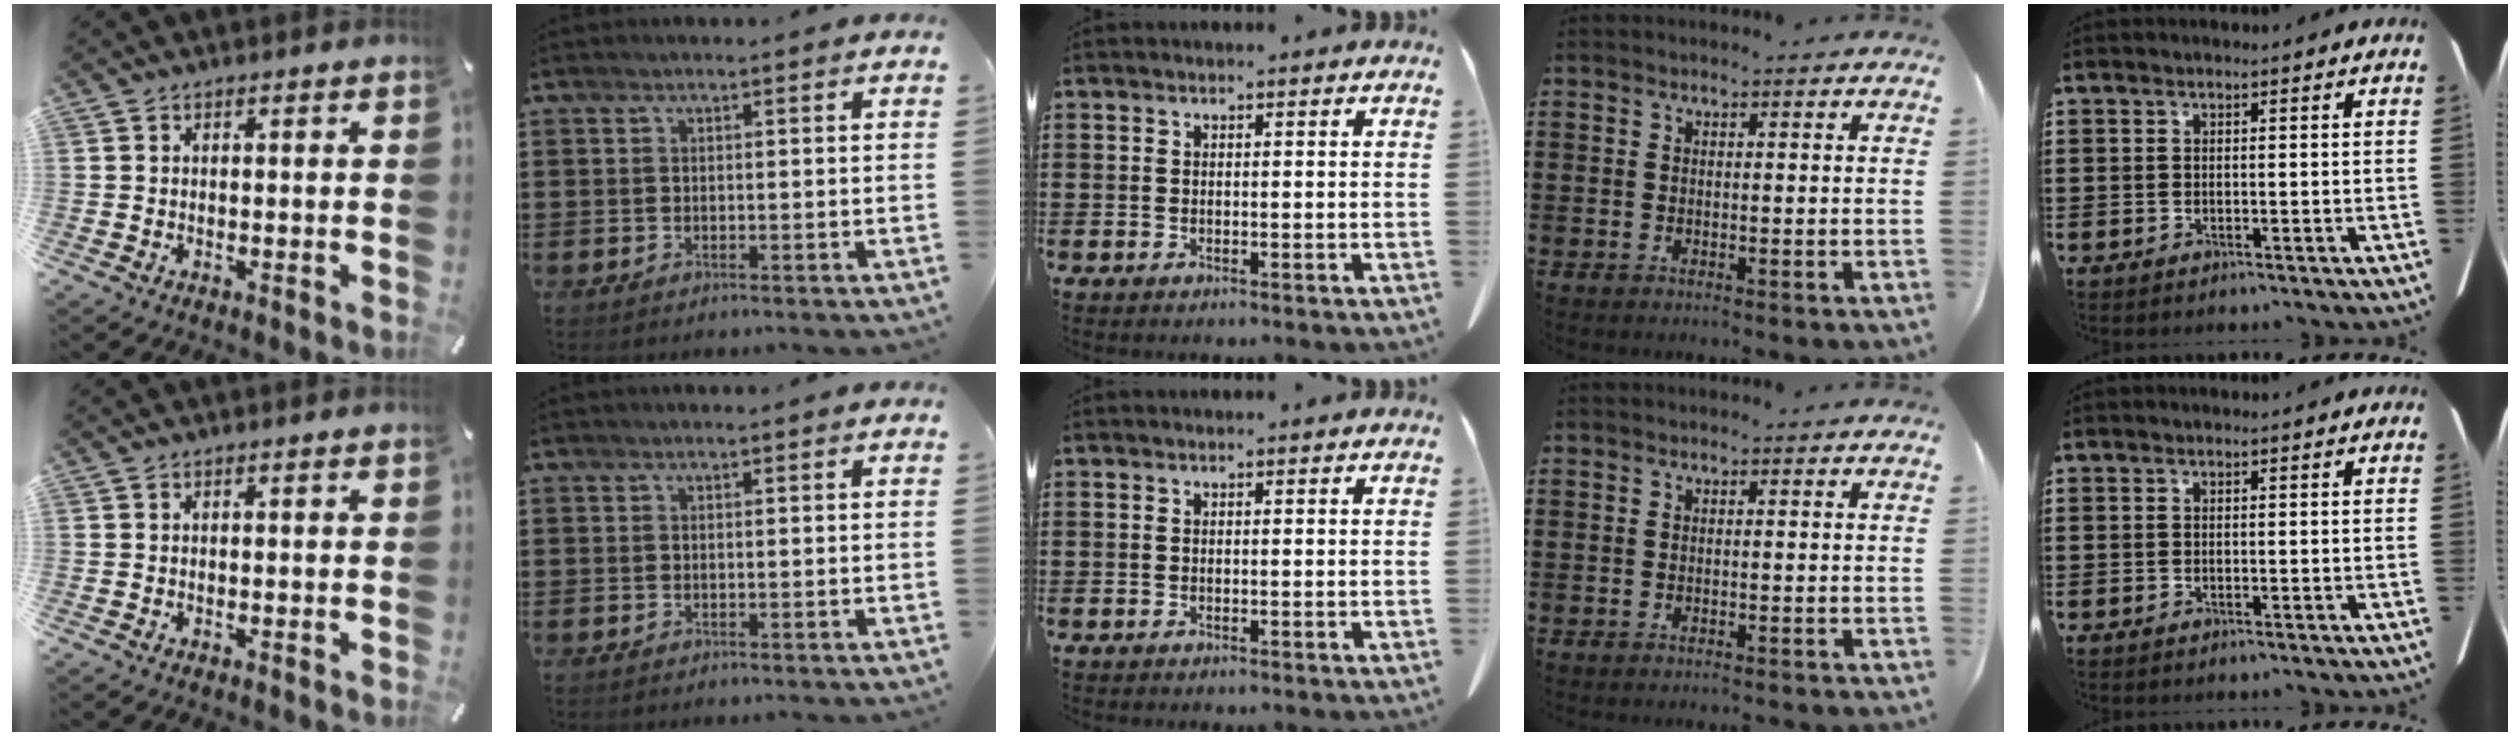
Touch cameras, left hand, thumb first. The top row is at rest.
{"ring": {"total": 0.6, "force": [-0.6, -0.1, 0.2], "torque": [-0.005, -0.002, -0.010]}}